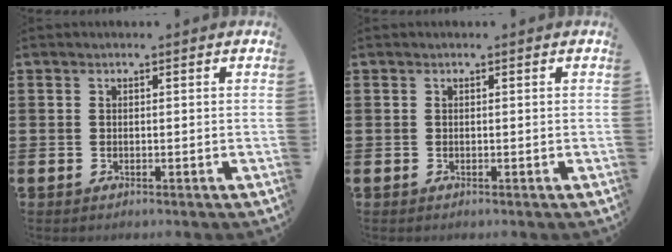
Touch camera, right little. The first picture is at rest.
{"total": 0.0}